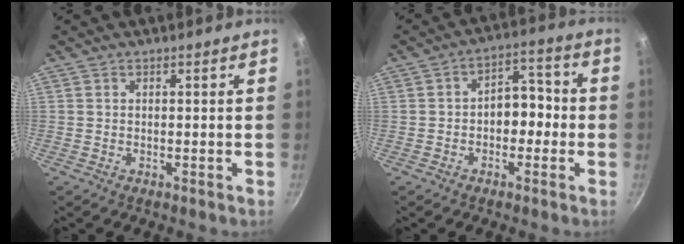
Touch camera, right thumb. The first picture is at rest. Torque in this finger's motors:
{"motor_torque": [-0.12, 0.31, 0.61, -0.33, 0.07]}